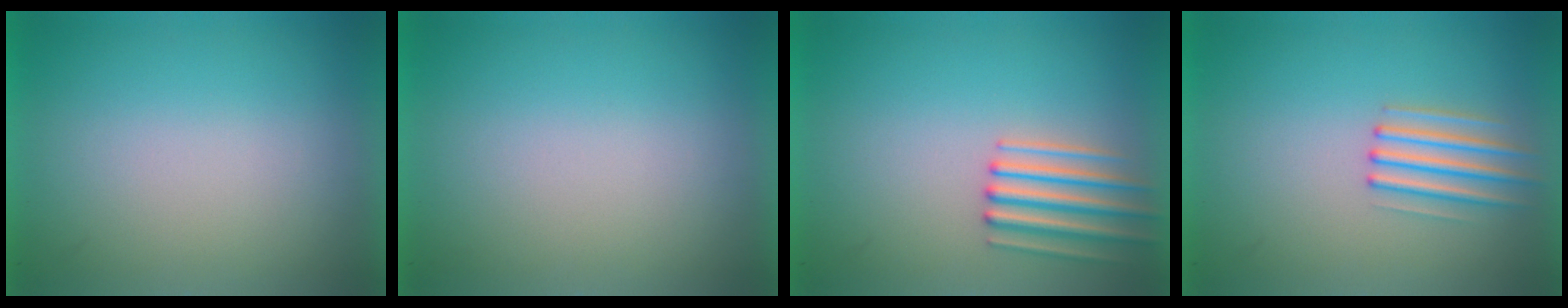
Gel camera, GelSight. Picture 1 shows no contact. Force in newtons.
{"total": 0.0}
{"total": 2.8}
{"total": 2.1}